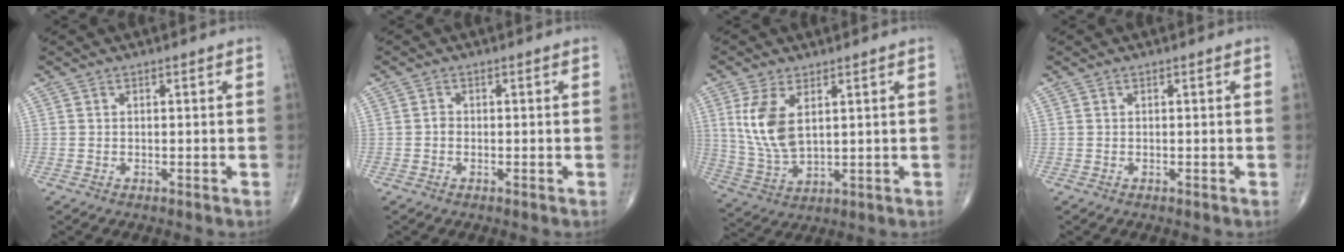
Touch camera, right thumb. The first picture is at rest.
{"total": 1.0, "force": [-0.3, 0.8, 0.5], "torque": [-0.004, 0.003, -0.008]}
{"total": 9.9, "force": [2.9, 5.0, 8.0], "torque": [-0.166, -0.013, 0.071]}
{"total": 0.0}